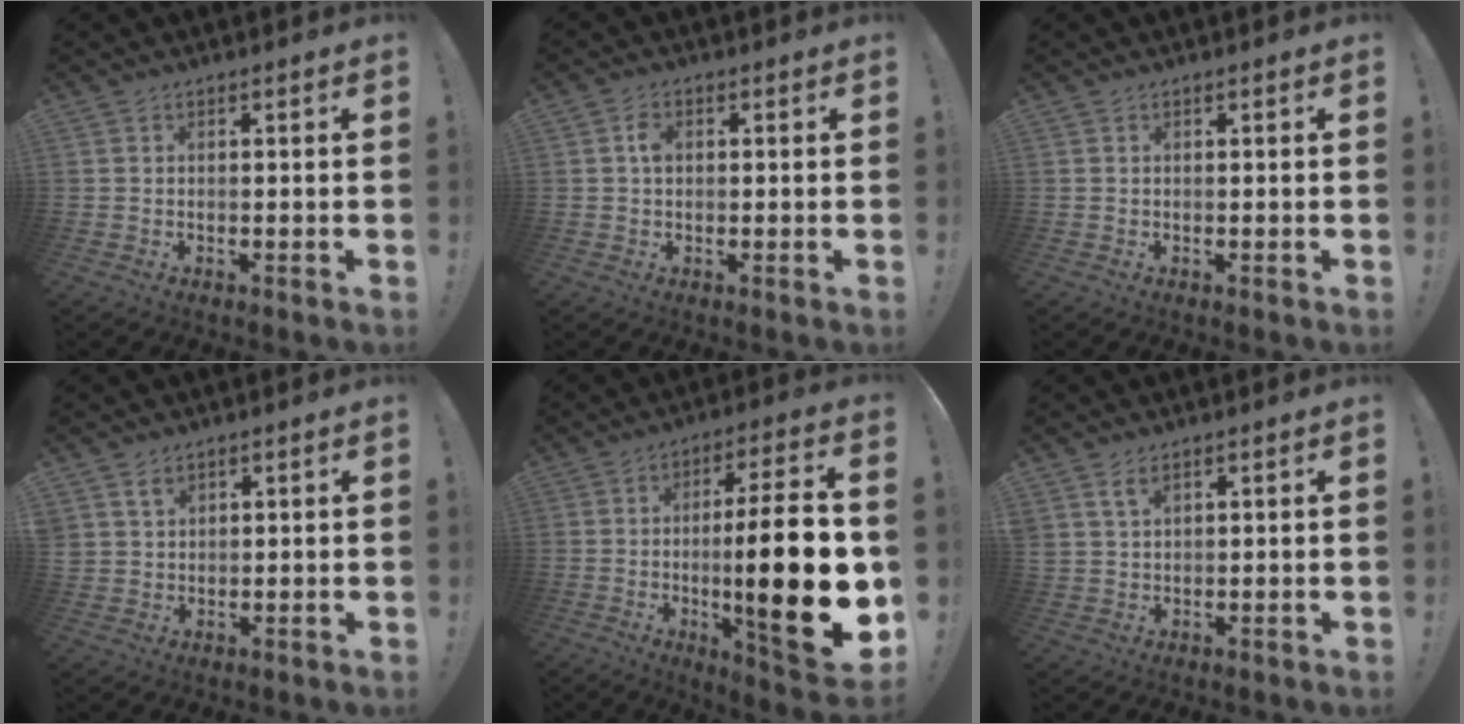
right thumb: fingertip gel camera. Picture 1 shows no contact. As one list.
[{"total": 3.0, "force": [0.4, 2.1, 2.2], "torque": [-0.028, 0.002, 0.004]}, {"total": 0.0}, {"total": 3.4, "force": [2.2, 2.3, 1.1], "torque": [-0.016, -0.009, 0.040]}, {"total": 24.6, "force": [-2.3, 4.1, 24.2], "torque": [-0.388, -0.005, -0.035]}, {"total": 3.5, "force": [2.2, 1.6, 2.2], "torque": [-0.034, -0.011, 0.040]}]